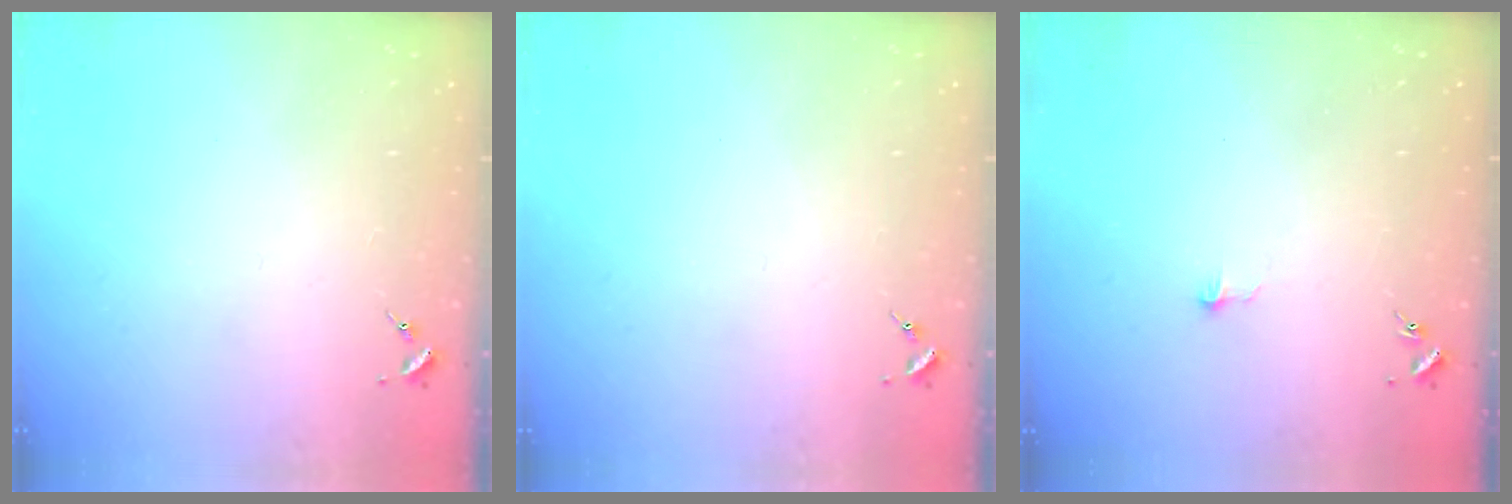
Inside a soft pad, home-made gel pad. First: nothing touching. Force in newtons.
{"total": 0.0}
{"total": 2.6, "press": 2.6, "slide": 0.2}